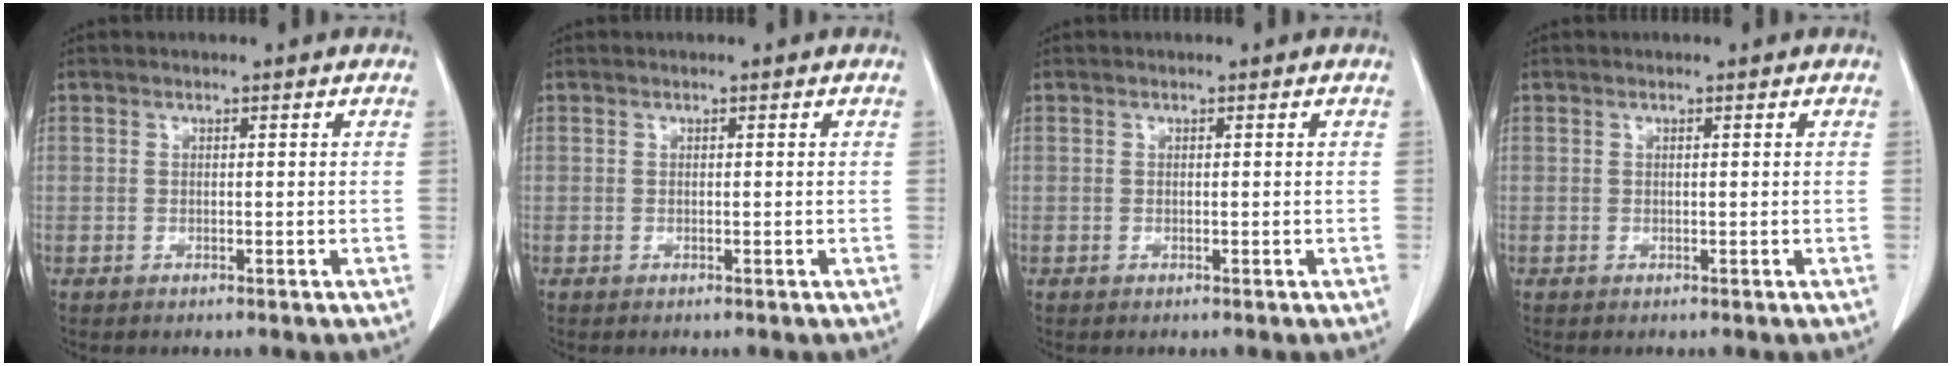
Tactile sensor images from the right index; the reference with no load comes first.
{"total": 0.0}
{"total": 0.0}
{"total": 0.0}